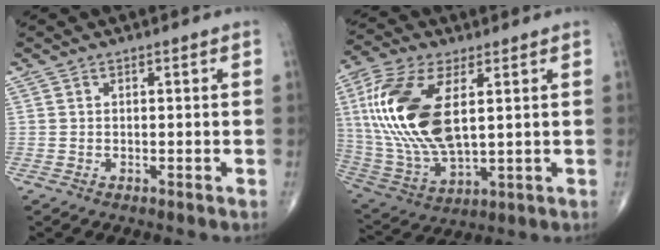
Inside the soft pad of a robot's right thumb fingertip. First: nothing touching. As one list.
[{"total": 20.6, "force": [4.3, 9.8, 17.6], "torque": [-0.382, -0.017, 0.083]}]